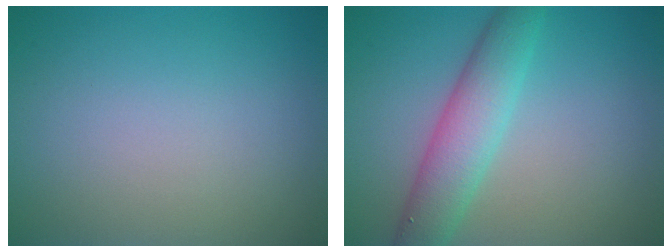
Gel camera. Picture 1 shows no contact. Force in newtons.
{"total": 4.8, "press": 4.8, "slide": 0.4}